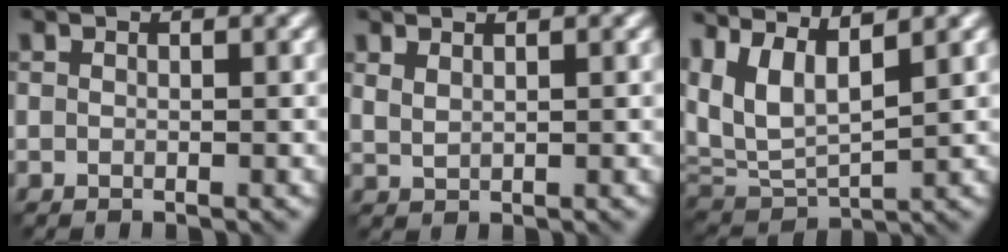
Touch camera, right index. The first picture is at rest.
{"total": 1.2, "force": [1.0, 0.3, 0.4], "torque": [-0.018, 0.001, 0.025]}
{"total": 6.1, "force": [3.0, 2.6, 4.6], "torque": [-0.112, 0.006, 0.059]}